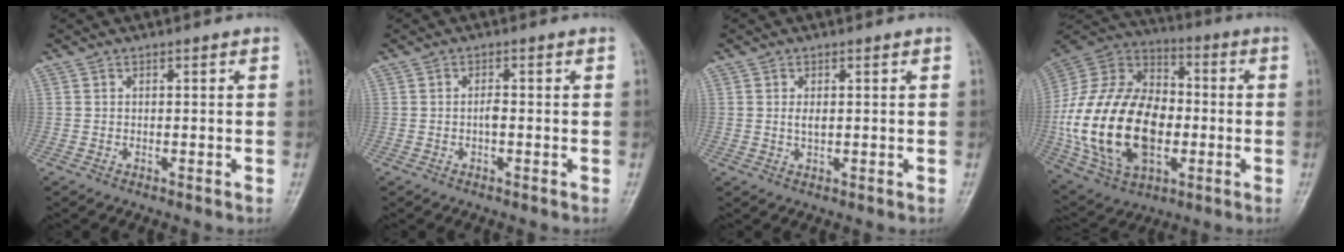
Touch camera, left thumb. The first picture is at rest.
{"total": 1.2, "force": [-0.3, 0.4, 1.1], "torque": [-0.018, 0.002, -0.008]}
{"total": 1.6, "force": [0.3, 0.8, 1.4], "torque": [-0.023, -0.002, 0.008]}
{"total": 26.8, "force": [-3.7, 17.6, 19.8], "torque": [-0.368, 0.014, -0.055]}